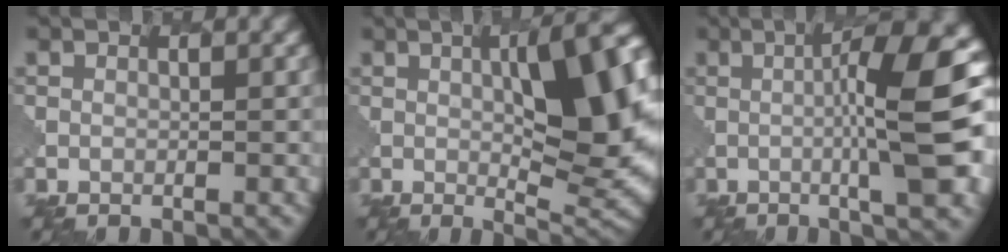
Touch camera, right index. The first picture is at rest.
{"total": 13.8, "force": [1.7, 4.5, 13.0], "torque": [-0.152, 0.004, 0.028]}
{"total": 12.2, "force": [0.2, 2.6, 11.9], "torque": [-0.152, 0.009, 0.004]}